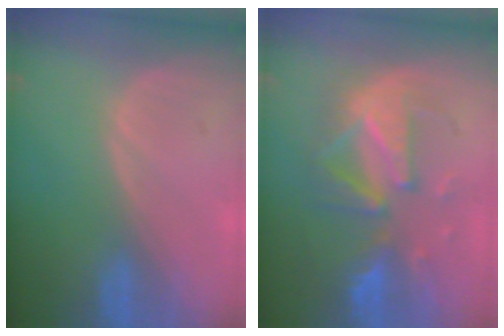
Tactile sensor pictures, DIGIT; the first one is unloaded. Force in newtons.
{"total": 10.0, "press": 8.9, "slide": 4.5}